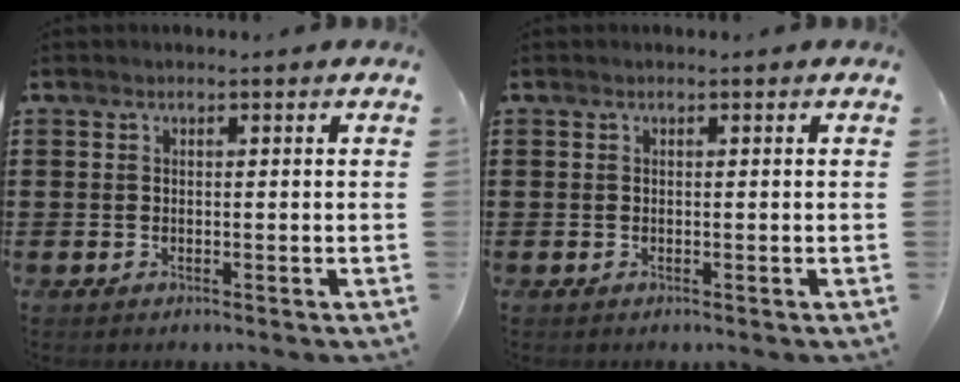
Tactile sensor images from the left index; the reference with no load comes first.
{"total": 0.0}